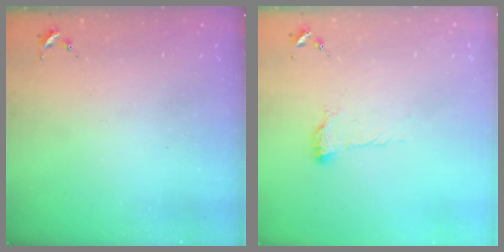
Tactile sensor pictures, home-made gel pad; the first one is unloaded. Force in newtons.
{"total": 8.2, "press": 8.1, "slide": 0.7}